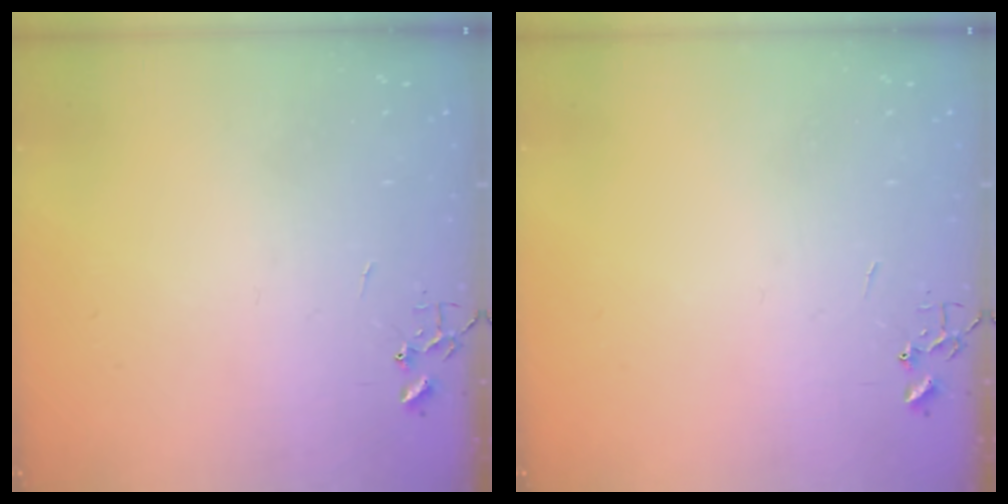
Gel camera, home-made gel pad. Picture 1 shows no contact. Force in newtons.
{"total": 0.0}